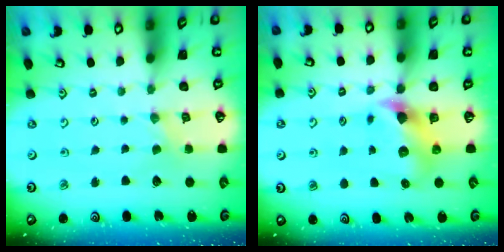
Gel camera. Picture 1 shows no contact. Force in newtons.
{"total": 7.7, "press": 7.6, "slide": 0.6}